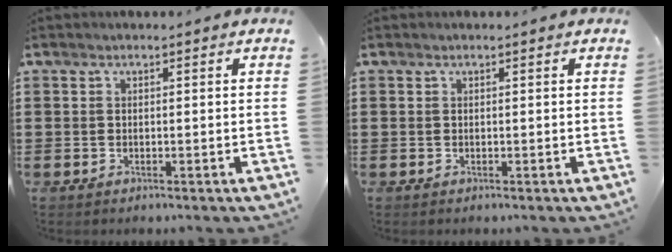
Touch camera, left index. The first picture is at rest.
{"total": 0.0}